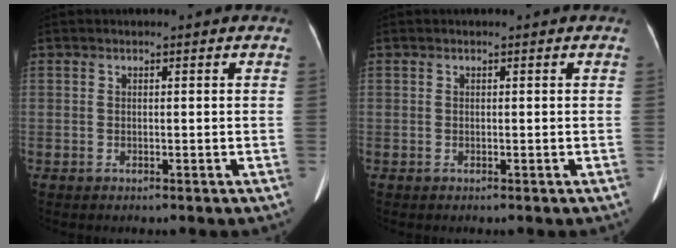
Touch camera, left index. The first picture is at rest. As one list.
[{"total": 0.0}]